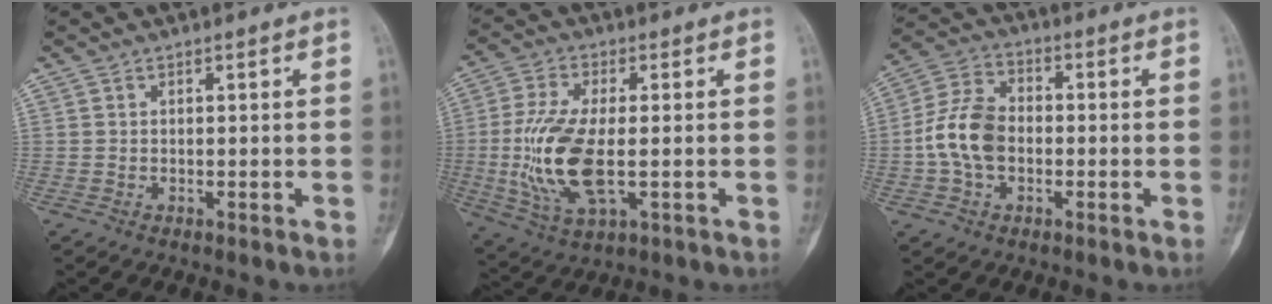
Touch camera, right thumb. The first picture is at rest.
{"total": 14.5, "force": [-1.6, 6.2, 13.0], "torque": [-0.281, -0.009, -0.026]}
{"total": 10.6, "force": [-1.4, 7.3, 7.6], "torque": [-0.141, 0.028, -0.036]}